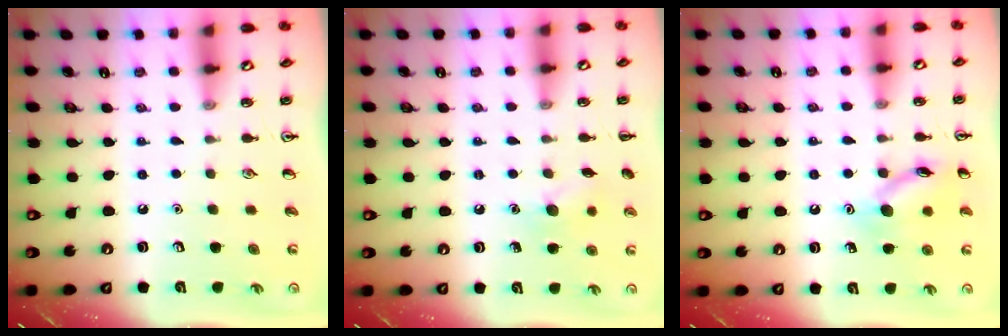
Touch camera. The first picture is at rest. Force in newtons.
{"total": 8.2, "press": 8.0, "slide": 1.9}
{"total": 11.3, "press": 11.3, "slide": 0.7}